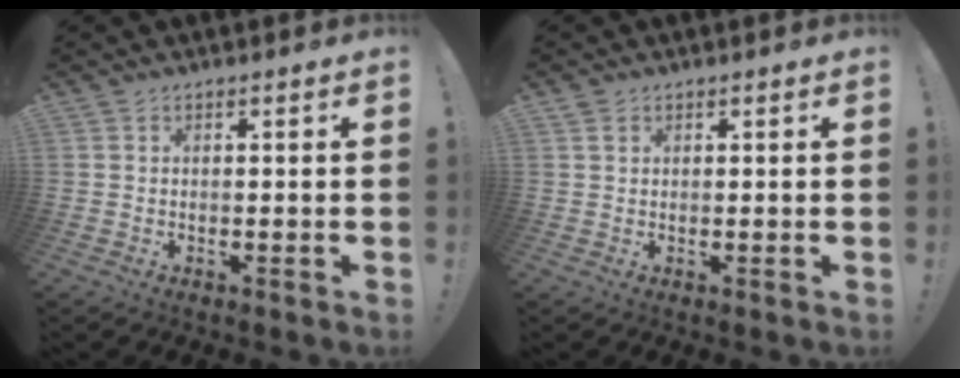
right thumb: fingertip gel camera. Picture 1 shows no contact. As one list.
[{"total": 1.2, "force": [0.7, 0.9, 0.4], "torque": [-0.001, -0.001, 0.012]}]